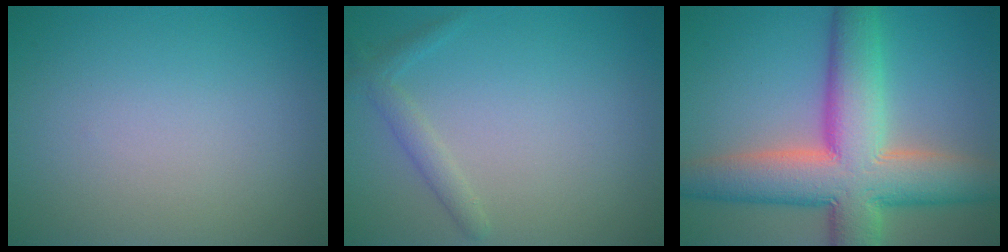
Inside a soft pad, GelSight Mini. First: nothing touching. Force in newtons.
{"total": 1.5, "press": 1.5, "slide": 0.1}
{"total": 11.9, "press": 11.8, "slide": 1.0}